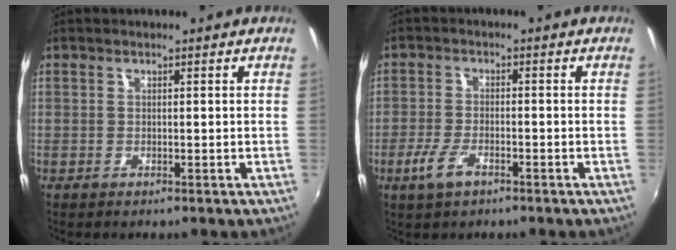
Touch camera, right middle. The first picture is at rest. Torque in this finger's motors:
{"motor_torque": [1.03, -1.07, 0.08, 0.05]}